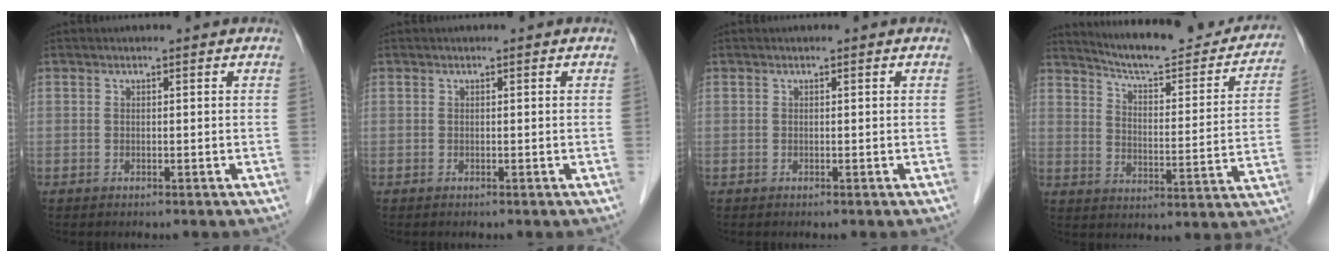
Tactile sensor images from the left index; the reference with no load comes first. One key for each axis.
{"total": 0.0}
{"total": 0.0}
{"total": 21.2, "fx": 19.3, "fy": 3.4, "fz": 7.9, "tx": -0.104, "ty": -0.036, "tz": 0.248}